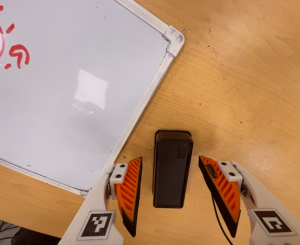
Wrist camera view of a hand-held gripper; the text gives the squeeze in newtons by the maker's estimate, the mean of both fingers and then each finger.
{"total": 0.0}